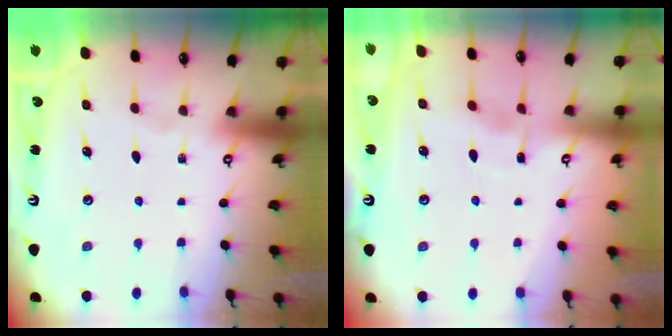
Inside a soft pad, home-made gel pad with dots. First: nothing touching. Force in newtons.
{"total": 3.1, "press": 3.1, "slide": 0.4}